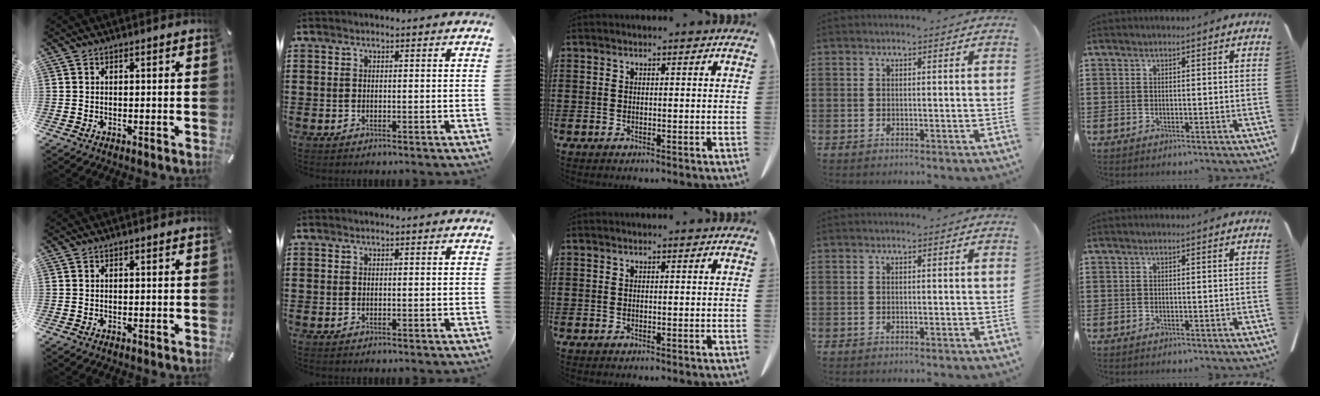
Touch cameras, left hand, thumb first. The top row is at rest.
{}